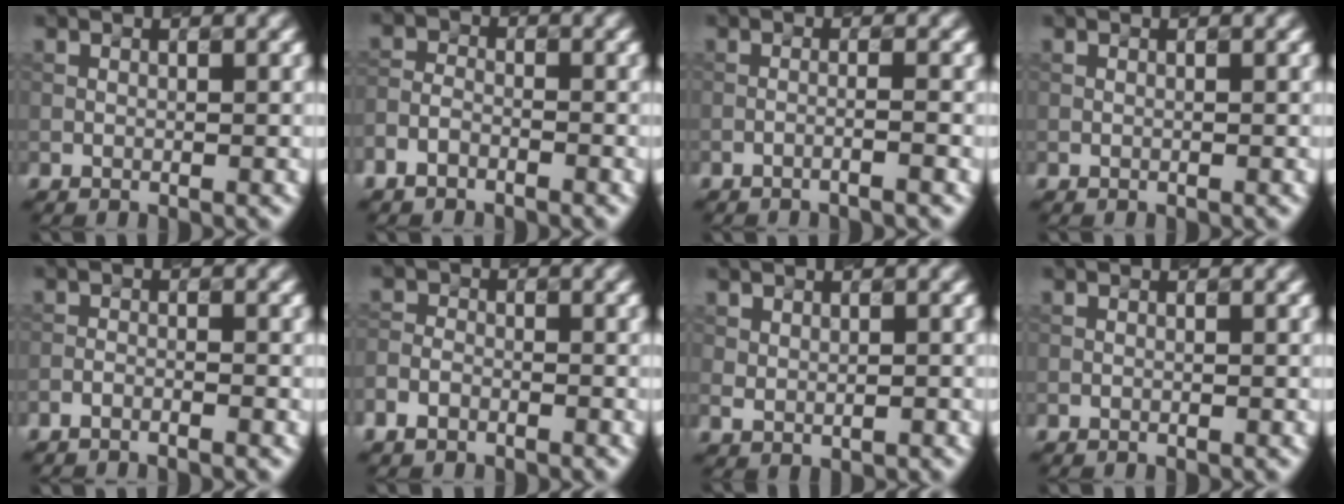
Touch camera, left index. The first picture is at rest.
{"total": 2.3, "force": [-1.7, 1.2, 0.9], "torque": [-0.015, 0.004, -0.042]}
{"total": 1.7, "force": [-1.1, 0.2, 1.4], "torque": [-0.019, 0.008, -0.032]}
{"total": 0.0}
{"total": 1.5, "force": [-1.3, 0.1, 0.7], "torque": [-0.019, 0.003, -0.028]}
{"total": 2.4, "force": [-1.8, 1.5, 0.7], "torque": [-0.012, 0.001, -0.044]}
{"total": 1.3, "force": [0.4, 0.9, 0.8], "torque": [-0.014, -0.003, 0.015]}
{"total": 0.0}